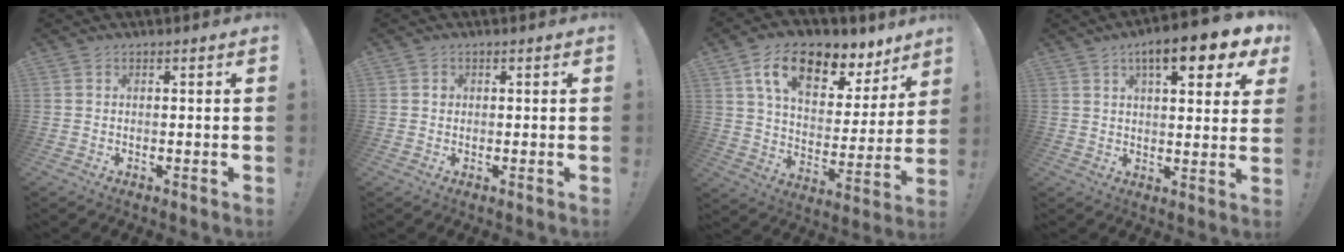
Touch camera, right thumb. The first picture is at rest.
{"total": 0.9, "force": [0.1, 0.9, 0.3], "torque": [0.003, -0.001, -0.001]}
{"total": 17.9, "force": [10.3, 9.3, 11.3], "torque": [-0.180, -0.050, 0.180]}
{"total": 12.0, "force": [6.2, 3.2, 9.8], "torque": [-0.137, -0.026, 0.094]}